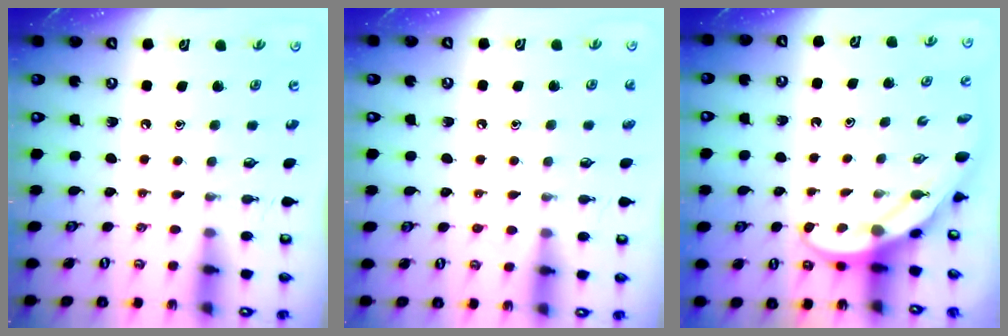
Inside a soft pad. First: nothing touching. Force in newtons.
{"total": 2.9, "press": 2.9, "slide": 0.4}
{"total": 3.9, "press": 3.9, "slide": 0.4}